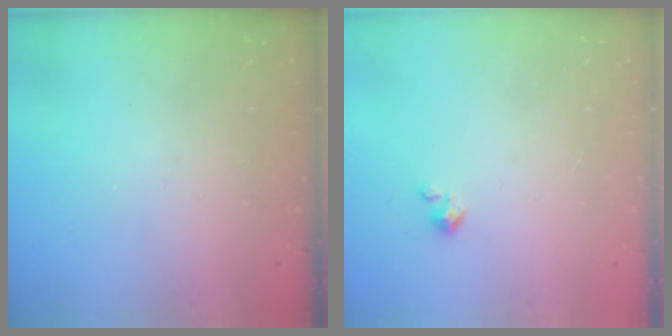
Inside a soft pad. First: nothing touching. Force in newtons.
{"total": 2.2, "press": 2.1, "slide": 0.3}